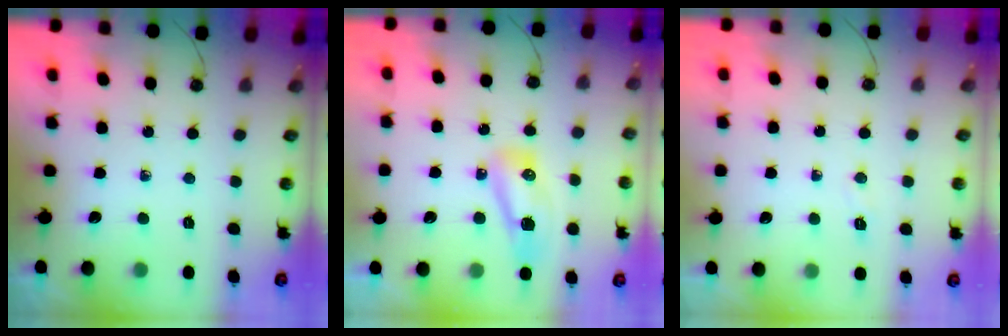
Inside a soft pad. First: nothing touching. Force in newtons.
{"total": 17.9, "press": 10.9, "slide": 14.2}
{"total": 3.3, "press": 3.2, "slide": 0.4}